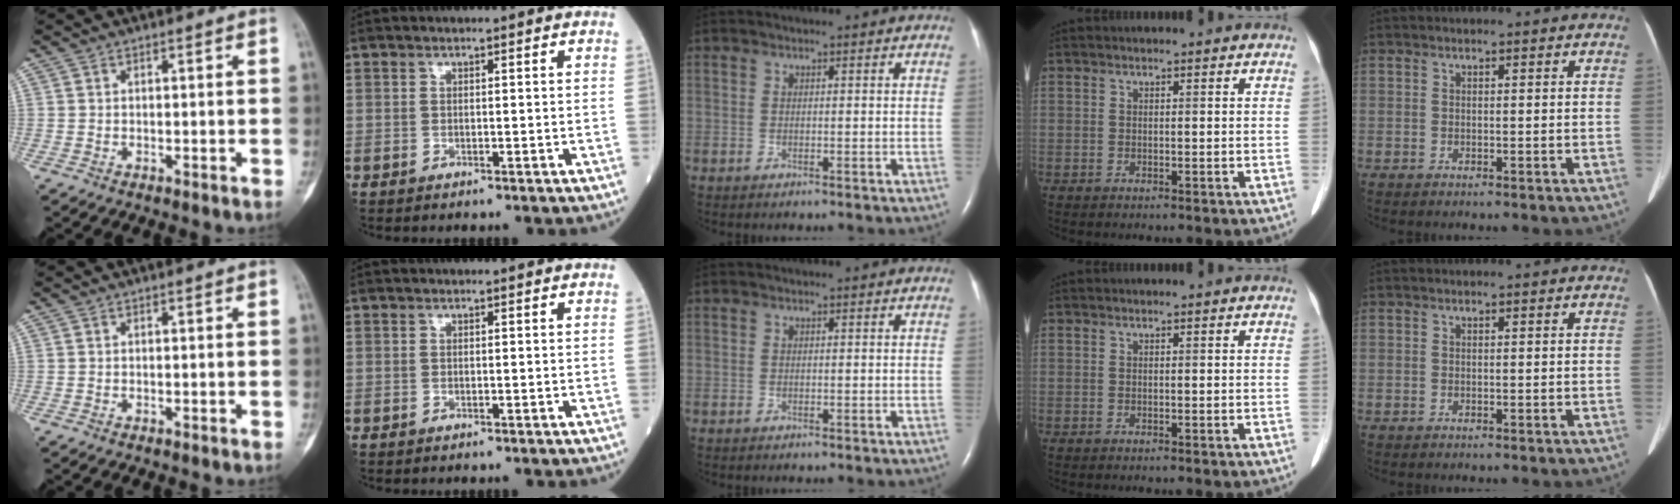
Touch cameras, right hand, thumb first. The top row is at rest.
{}